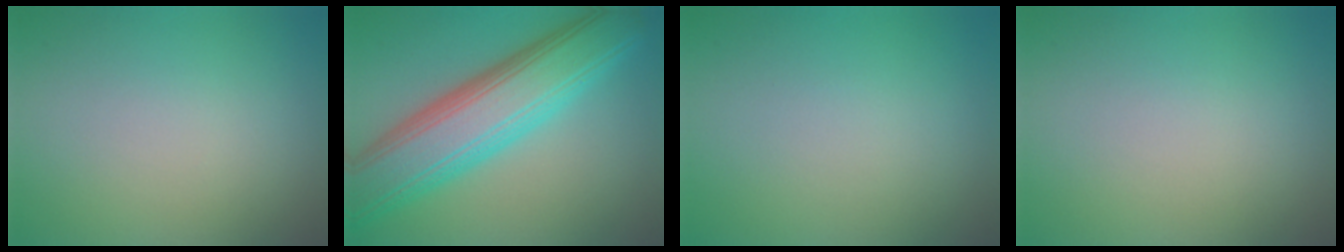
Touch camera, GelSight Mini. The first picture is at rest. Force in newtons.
{"total": 10.2, "press": 10.2, "slide": 0.4}
{"total": 0.0}
{"total": 0.0}